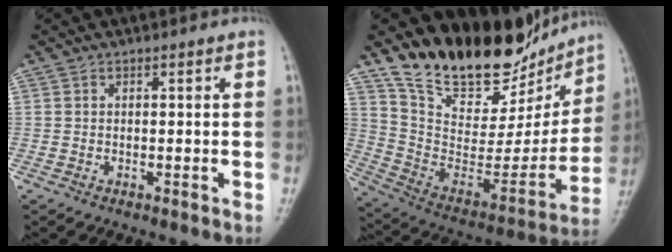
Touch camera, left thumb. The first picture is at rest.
{"total": 23.8, "force": [19.2, 9.7, 10.2], "torque": [-0.130, -0.093, 0.314]}